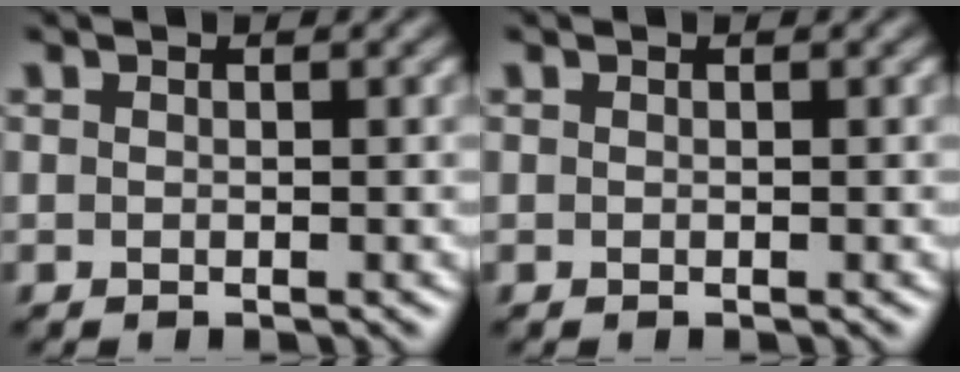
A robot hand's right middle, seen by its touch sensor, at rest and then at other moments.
{"total": 0.0}